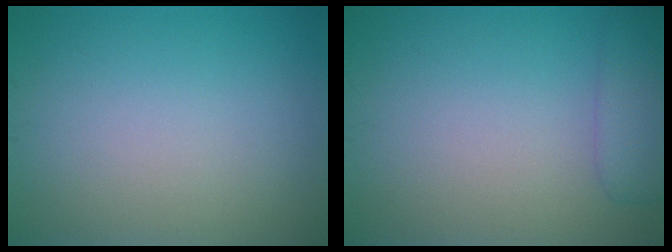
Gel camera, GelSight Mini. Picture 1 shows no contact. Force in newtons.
{"total": 2.8, "press": 2.8, "slide": 0.1}